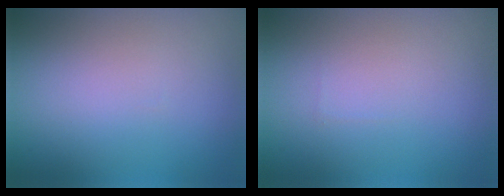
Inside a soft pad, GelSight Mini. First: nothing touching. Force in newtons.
{"total": 0.0}